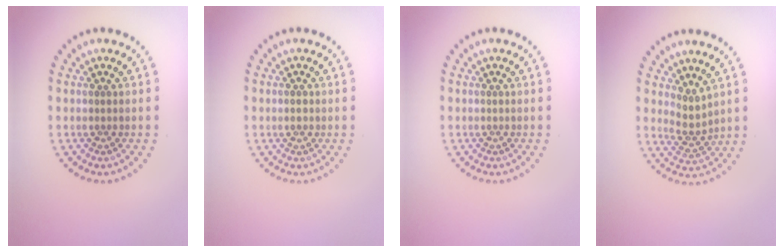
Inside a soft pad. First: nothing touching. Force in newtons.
{"total": 1.1, "press": 1.1, "slide": 0.1}
{"total": 0.0}
{"total": 2.2, "press": 1.6, "slide": 1.5}